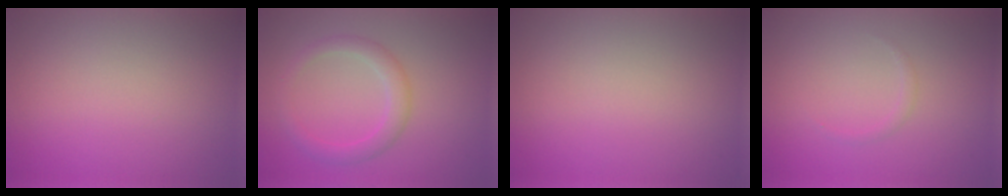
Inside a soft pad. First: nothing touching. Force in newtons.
{"total": 2.4, "press": 2.4, "slide": 0.1}
{"total": 0.0}
{"total": 0.5, "press": 0.5, "slide": 0.1}